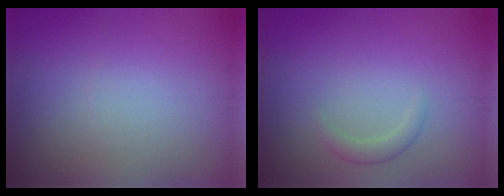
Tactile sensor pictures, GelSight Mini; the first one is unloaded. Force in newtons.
{"total": 1.3, "press": 1.3, "slide": 0.1}